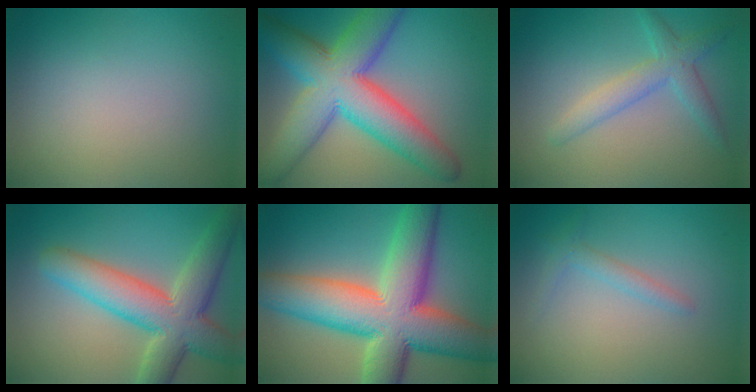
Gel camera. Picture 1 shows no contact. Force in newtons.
{"total": 11.3, "press": 11.3, "slide": 0.5}
{"total": 2.9, "press": 2.9, "slide": 0.1}
{"total": 8.2, "press": 8.2, "slide": 0.5}
{"total": 13.9, "press": 13.9, "slide": 0.7}
{"total": 1.4, "press": 1.4, "slide": 0.1}